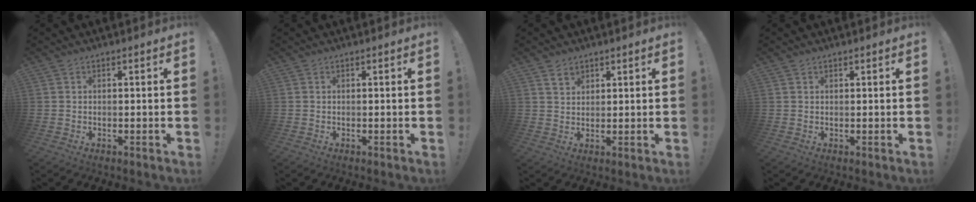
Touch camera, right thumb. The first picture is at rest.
{"total": 0.0}
{"total": 3.4, "force": [2.5, 2.0, 1.1], "torque": [-0.014, -0.010, 0.046]}
{"total": 0.5, "force": [0.5, 0.2, 0.1], "torque": [0.004, -0.003, 0.008]}